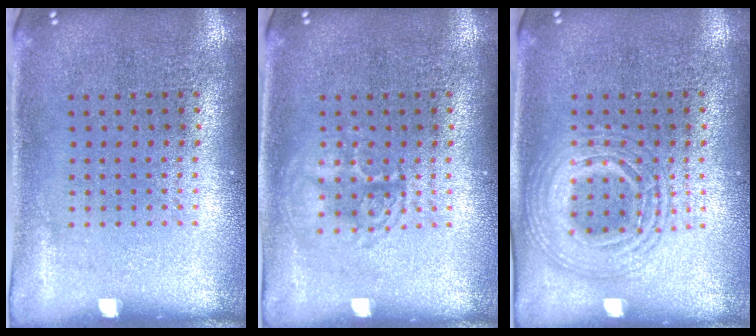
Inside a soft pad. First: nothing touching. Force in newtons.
{"total": 1.9, "press": 1.9, "slide": 0.3}
{"total": 2.6, "press": 2.6, "slide": 0.3}